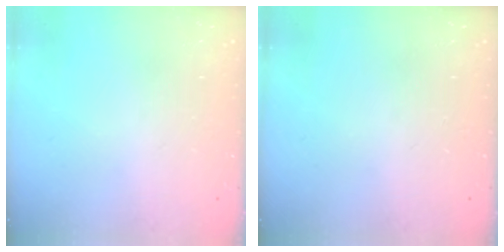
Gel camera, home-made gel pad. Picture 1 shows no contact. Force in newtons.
{"total": 0.0}